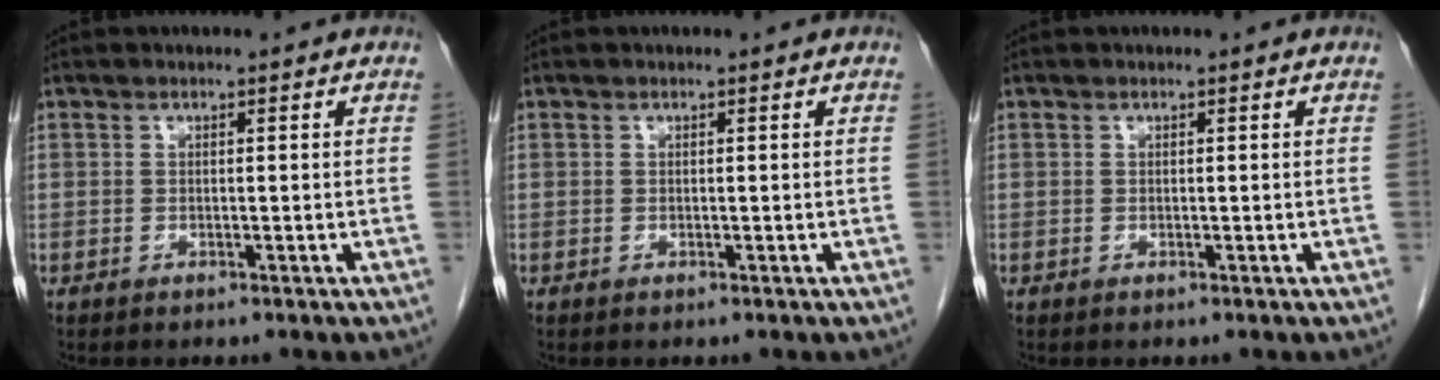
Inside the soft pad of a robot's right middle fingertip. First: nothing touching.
{"total": 0.0}
{"total": 0.0}